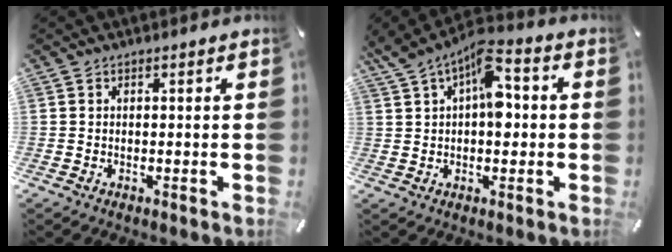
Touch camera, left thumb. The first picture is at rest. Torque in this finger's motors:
{"motor_torque": [1.65, 1.67, 1.39, -0.44, 0.16]}